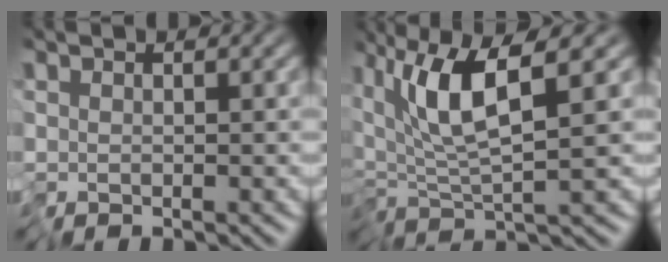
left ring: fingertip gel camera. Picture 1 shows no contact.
{"total": 6.2, "force": [2.3, 0.6, 5.7], "torque": [-0.119, 0.003, 0.041]}